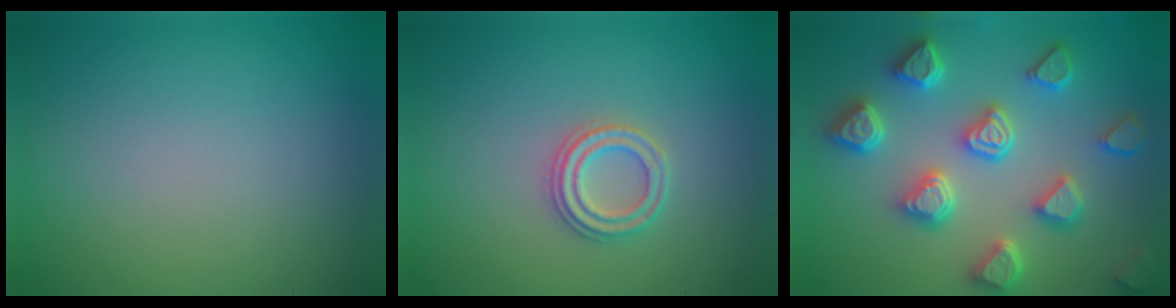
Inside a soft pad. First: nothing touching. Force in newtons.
{"total": 2.3, "press": 2.3, "slide": 0.3}
{"total": 6.0, "press": 5.8, "slide": 1.8}